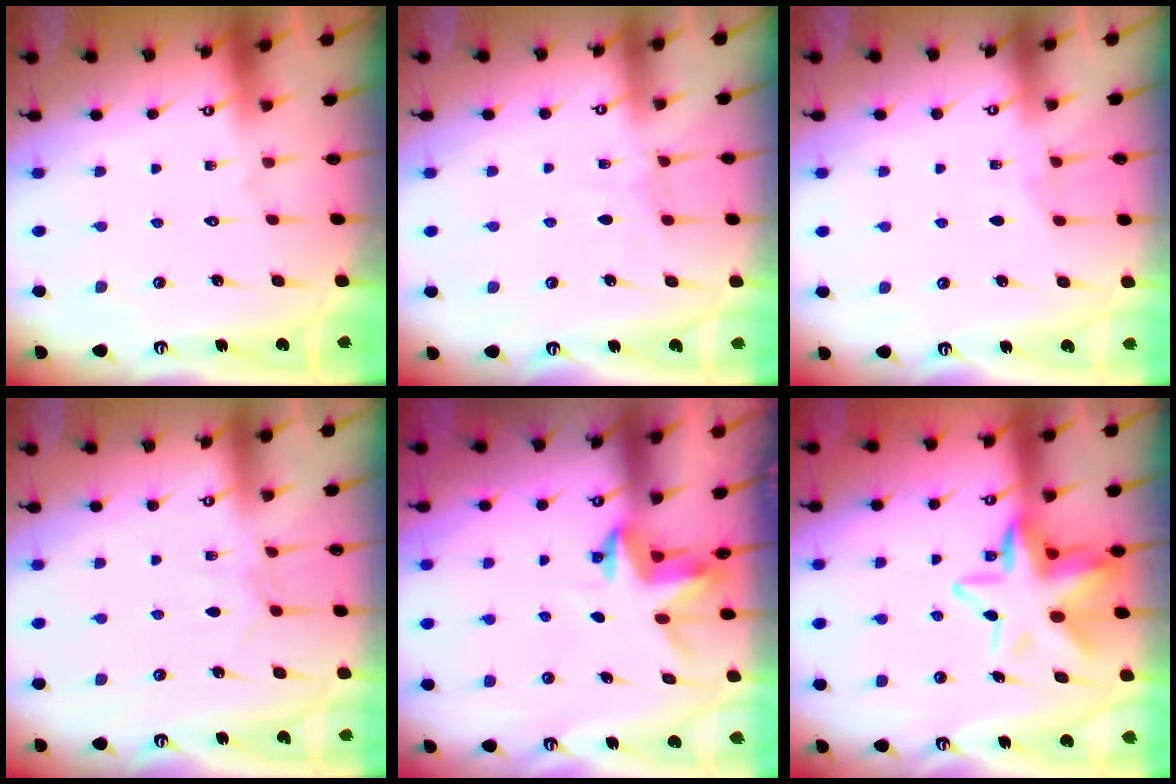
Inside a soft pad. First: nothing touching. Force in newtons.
{"total": 4.0, "press": 3.9, "slide": 0.5}
{"total": 3.6, "press": 3.5, "slide": 0.5}
{"total": 3.4, "press": 3.4, "slide": 0.3}
{"total": 3.2, "press": 3.2, "slide": 0.1}
{"total": 13.0, "press": 12.8, "slide": 2.7}